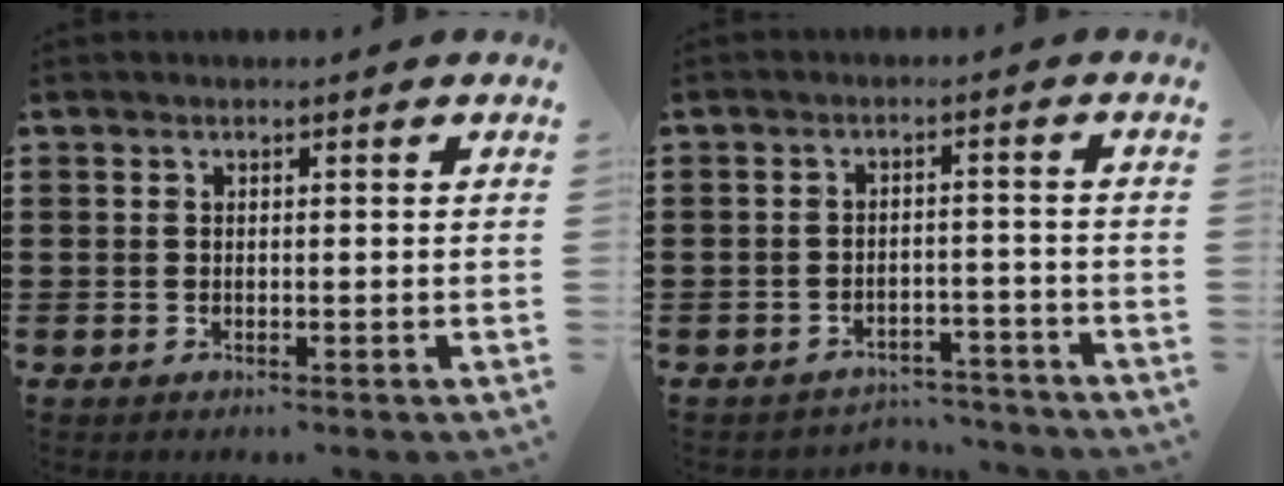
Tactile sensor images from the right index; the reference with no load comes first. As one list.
[{"total": 3.2, "force": [-3.1, 0.6, 0.3], "torque": [-0.008, 0.006, -0.064]}]